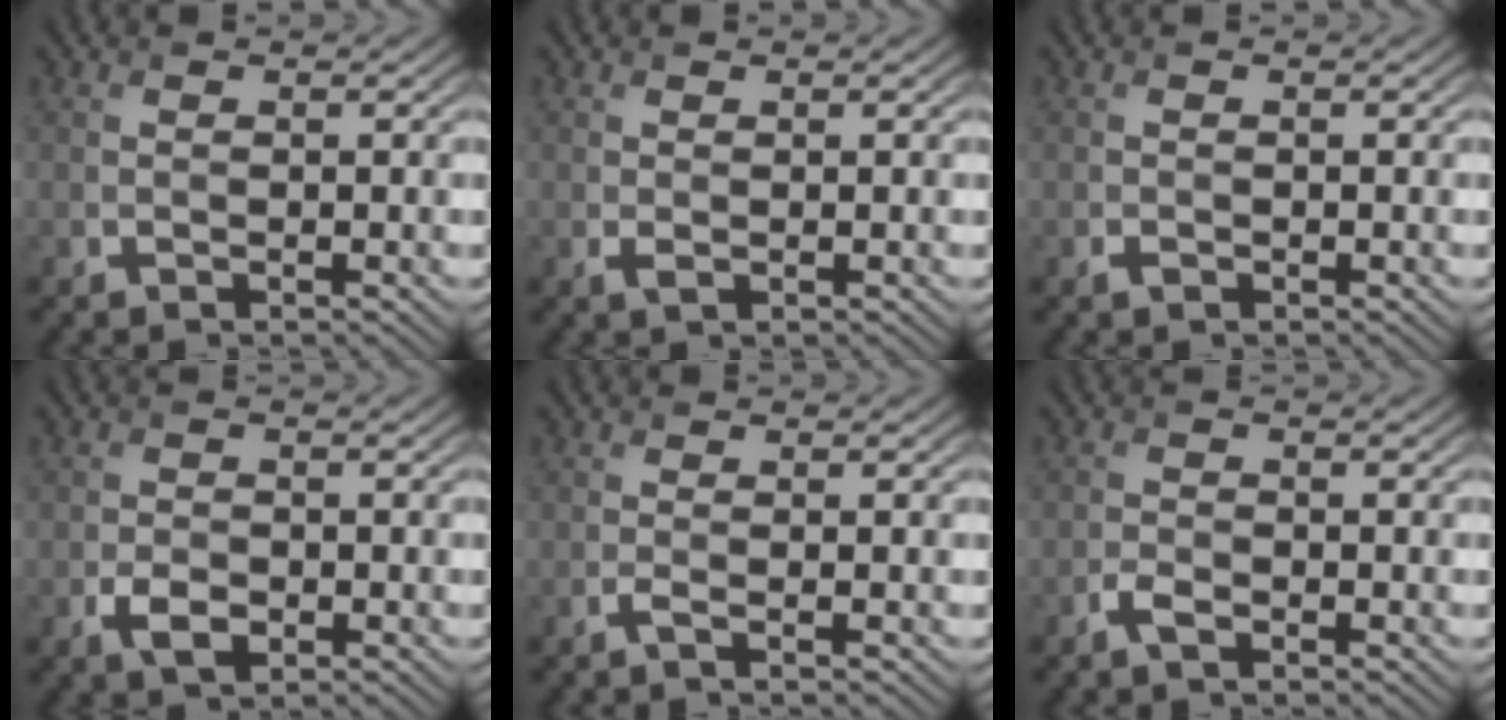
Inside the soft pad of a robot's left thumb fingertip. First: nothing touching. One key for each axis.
{"total": 0.8, "fx": -0.1, "fy": 0.5, "fz": 0.7, "tx": -0.018, "ty": -0.003, "tz": 0.000}
{"total": 0.6, "fx": -0.4, "fy": 0.4, "fz": 0.3, "tx": -0.006, "ty": -0.003, "tz": -0.006}
{"total": 2.7, "fx": -1.2, "fy": 1.7, "fz": 1.8, "tx": -0.041, "ty": -0.006, "tz": -0.022}
{"total": 1.0, "fx": -0.3, "fy": 0.0, "fz": 0.9, "tx": -0.020, "ty": 0.001, "tz": -0.011}
{"total": 1.7, "fx": -1.1, "fy": 0.6, "fz": 1.1, "tx": -0.026, "ty": -0.001, "tz": -0.025}